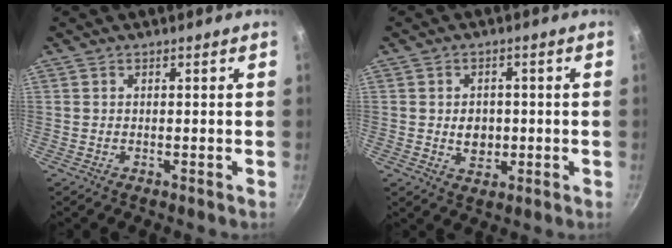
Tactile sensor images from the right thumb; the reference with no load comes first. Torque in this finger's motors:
{"motor_torque": [-0.13, 0.71, -0.31, -0.03, 0.11]}